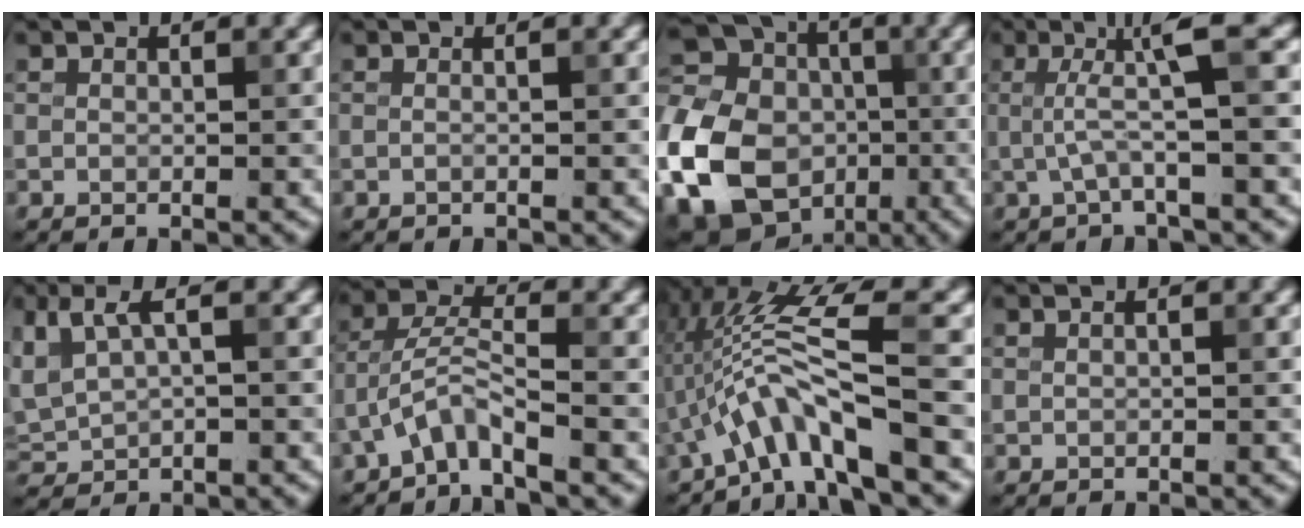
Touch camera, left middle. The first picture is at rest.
{"total": 1.2, "force": [0.2, 0.5, 1.0], "torque": [-0.009, -0.014, -0.013]}
{"total": 16.0, "force": [-5.1, 12.6, 8.5], "torque": [-0.221, -0.015, -0.101]}
{"total": 4.2, "force": [0.6, 0.4, 4.2], "torque": [-0.082, 0.007, 0.011]}
{"total": 3.8, "force": [1.6, 1.9, 2.8], "torque": [-0.072, 0.006, 0.036]}
{"total": 3.3, "force": [-2.4, 0.4, 2.2], "torque": [-0.051, 0.013, -0.054]}
{"total": 7.5, "force": [-2.7, 1.3, 6.9], "torque": [-0.129, 0.018, -0.051]}
{"total": 1.0, "force": [0.5, 0.5, 0.7], "torque": [-0.005, -0.003, -0.002]}